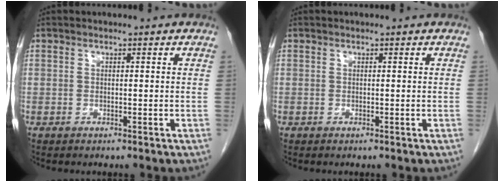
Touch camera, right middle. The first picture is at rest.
{"total": 0.0}